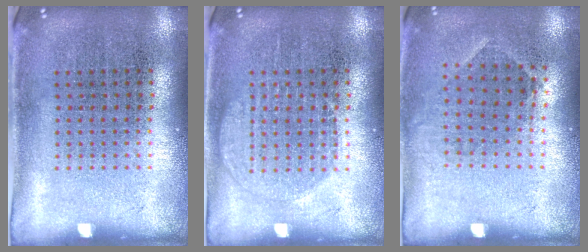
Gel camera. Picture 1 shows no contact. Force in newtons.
{"total": 1.9, "press": 1.8, "slide": 0.4}
{"total": 0.8, "press": 0.7, "slide": 0.5}